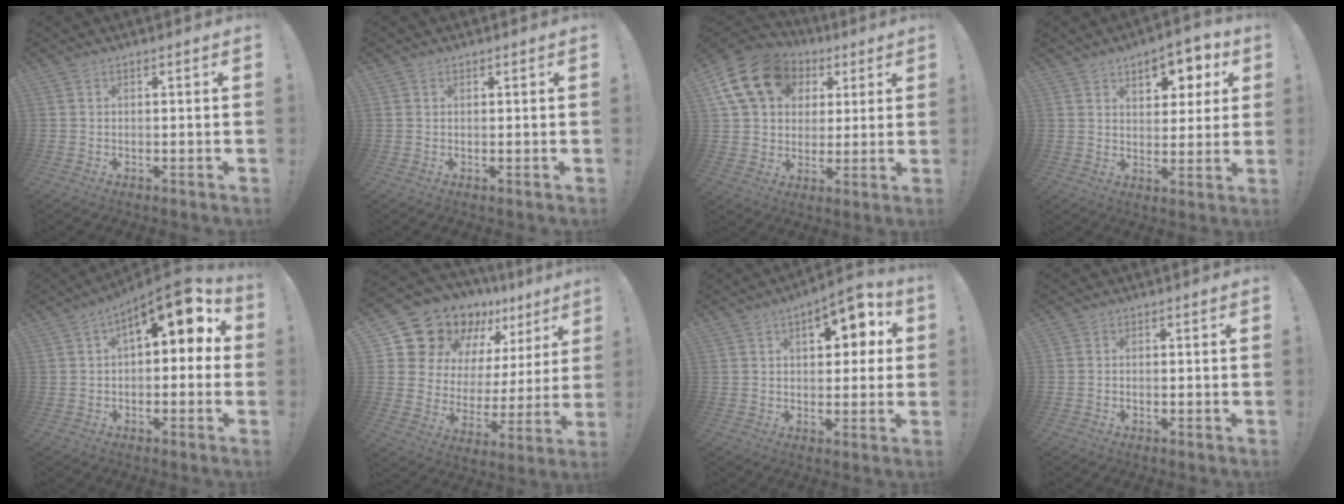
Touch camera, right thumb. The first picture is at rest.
{"total": 0.6, "force": [0.4, 0.4, 0.0], "torque": [0.002, -0.001, 0.009]}
{"total": 18.4, "force": [7.2, 13.9, 9.6], "torque": [-0.154, -0.024, 0.145]}
{"total": 9.7, "force": [5.2, 5.6, 6.1], "torque": [-0.065, -0.033, 0.088]}
{"total": 11.5, "force": [4.8, 4.6, 9.4], "torque": [-0.124, -0.035, 0.079]}
{"total": 17.5, "force": [14.2, 8.8, 5.0], "torque": [-0.093, -0.110, 0.276]}
{"total": 10.0, "force": [3.8, 5.1, 7.8], "torque": [-0.092, -0.009, 0.058]}
{"total": 0.0}